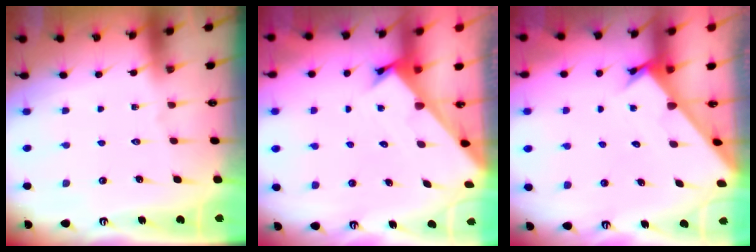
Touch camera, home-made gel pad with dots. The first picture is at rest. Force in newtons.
{"total": 2.4, "press": 2.4, "slide": 0.2}
{"total": 2.2, "press": 2.2, "slide": 0.1}